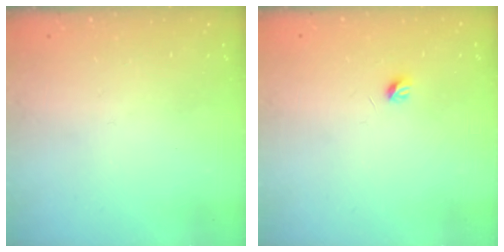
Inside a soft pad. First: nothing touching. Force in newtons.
{"total": 3.3, "press": 3.2, "slide": 0.6}